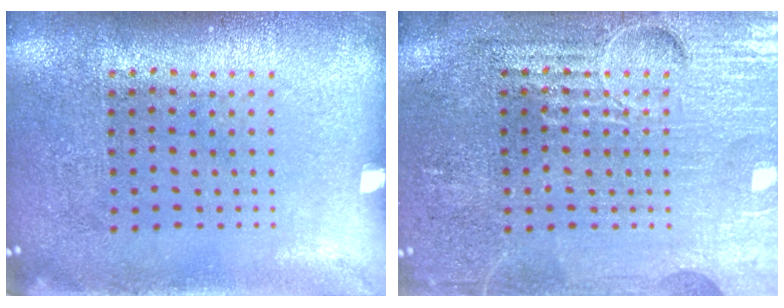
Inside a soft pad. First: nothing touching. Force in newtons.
{"total": 3.9, "press": 3.9, "slide": 0.4}